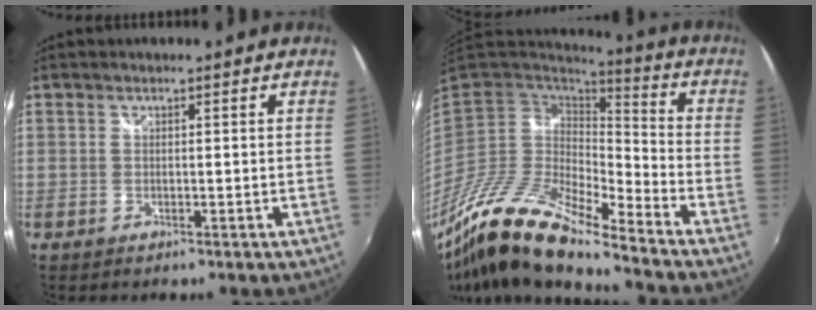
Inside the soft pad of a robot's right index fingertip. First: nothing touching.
{"total": 17.1, "force": [-13.3, 2.6, 10.4], "torque": [-0.186, -0.034, -0.264]}